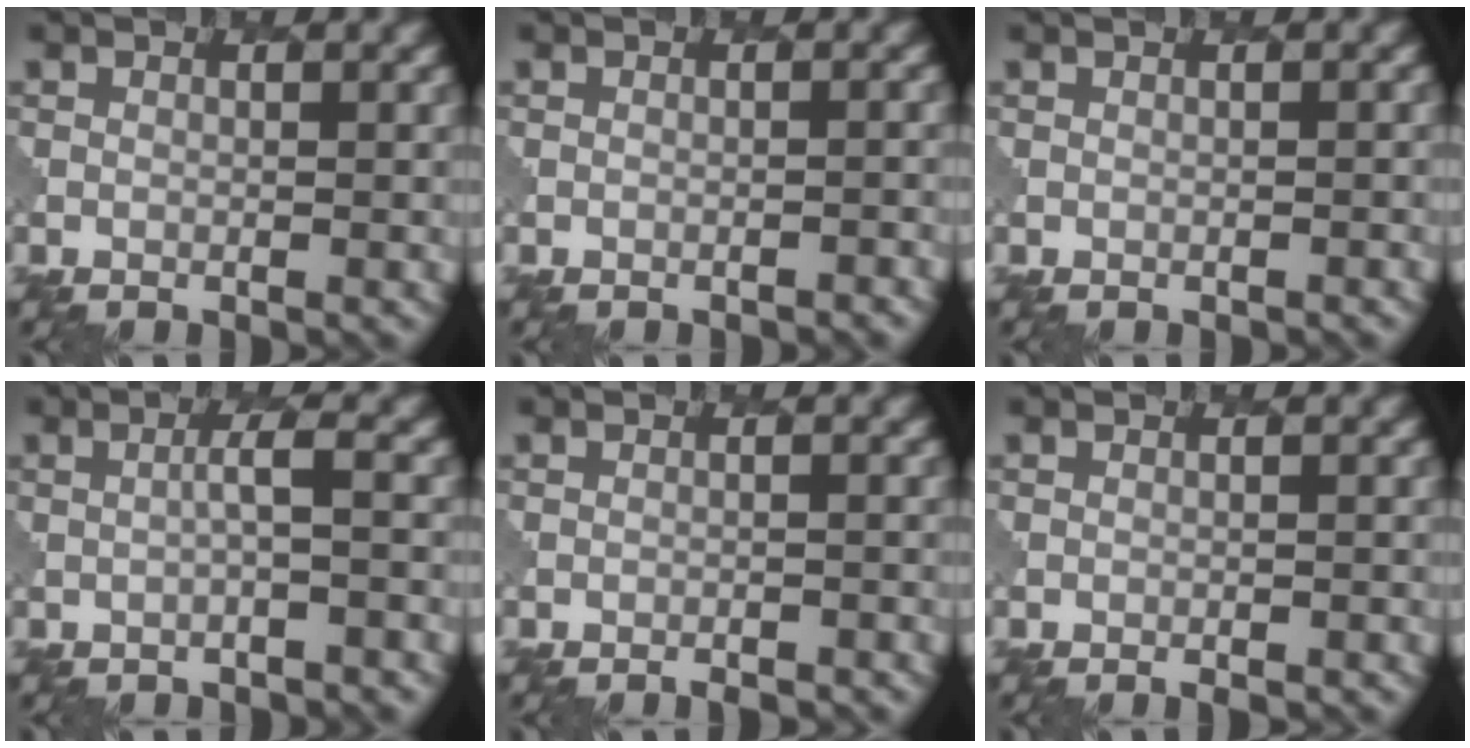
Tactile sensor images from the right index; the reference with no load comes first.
{"total": 1.5, "force": [-1.4, 0.3, 0.4], "torque": [0.005, 0.004, -0.016]}
{"total": 0.8, "force": [-0.4, 0.2, 0.6], "torque": [0.001, 0.000, -0.007]}
{"total": 1.8, "force": [-0.4, 0.3, 1.8], "torque": [-0.024, 0.010, -0.011]}
{"total": 1.8, "force": [-1.7, 0.4, 0.5], "torque": [0.003, 0.007, -0.023]}
{"total": 1.2, "force": [-1.0, 0.3, 0.6], "torque": [0.002, 0.001, -0.012]}